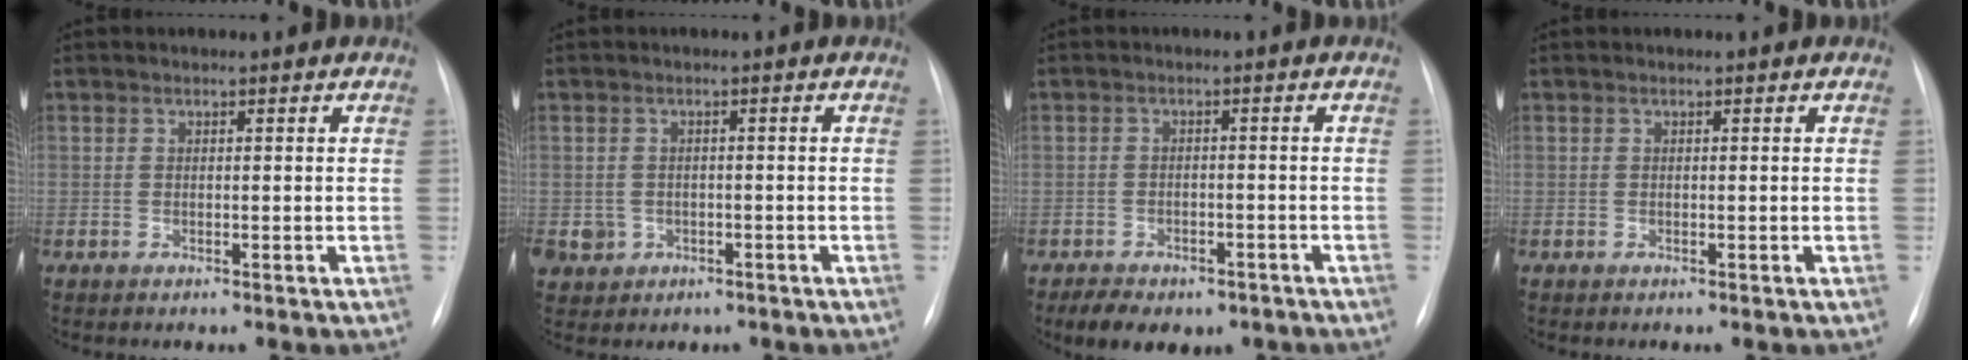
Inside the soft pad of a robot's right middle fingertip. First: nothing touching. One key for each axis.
{"total": 3.6, "fx": -1.3, "fy": 3.4, "fz": 0.4, "tx": -0.009, "ty": 0.007, "tz": -0.010}
{"total": 9.1, "fx": -6.6, "fy": 4.7, "fz": 4.1, "tx": -0.059, "ty": 0.008, "tz": -0.086}
{"total": 0.0}